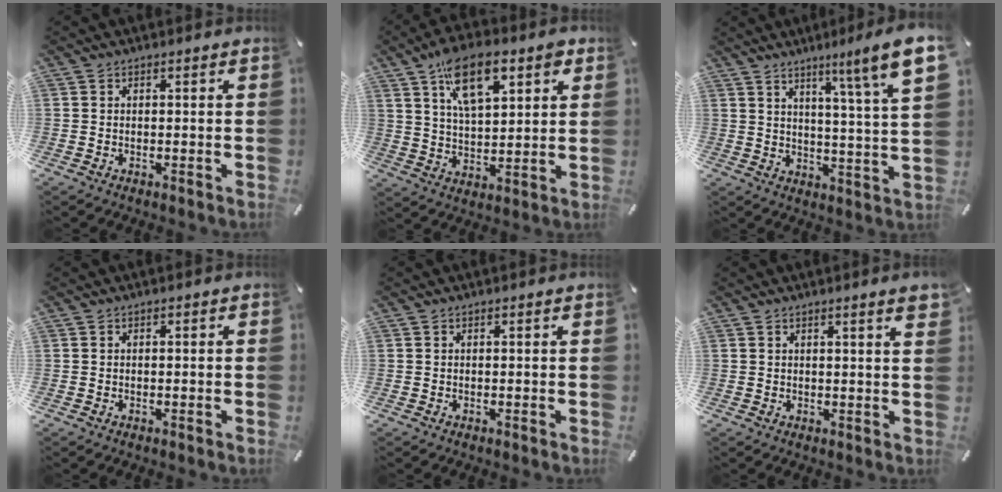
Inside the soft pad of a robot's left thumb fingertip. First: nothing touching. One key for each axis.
{"total": 13.4, "fx": 7.4, "fy": 6.4, "fz": 9.1, "tx": -0.149, "ty": -0.019, "tz": 0.130}
{"total": 11.9, "fx": 7.7, "fy": -0.4, "fz": 9.0, "tx": -0.135, "ty": -0.054, "tz": 0.112}
{"total": 0.5, "fx": -0.1, "fy": 0.1, "fz": 0.5, "tx": -0.009, "ty": 0.000, "tz": -0.002}
{"total": 0.0}
{"total": 3.3, "fx": 1.7, "fy": 0.3, "fz": 2.9, "tx": -0.049, "ty": -0.004, "tz": 0.027}